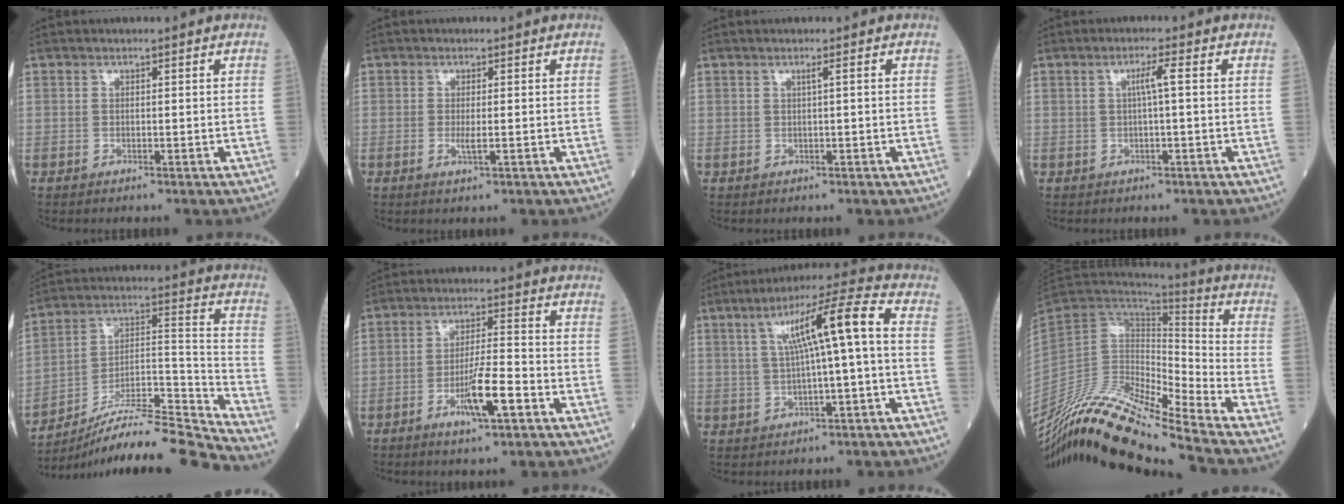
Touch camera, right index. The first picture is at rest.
{"total": 1.9, "force": [-0.4, 0.2, 1.9], "torque": [-0.039, -0.005, -0.007]}
{"total": 0.7, "force": [0.1, -0.2, 0.7], "torque": [-0.013, 0.000, 0.006]}
{"total": 2.4, "force": [0.3, -0.4, 2.4], "torque": [-0.043, 0.003, 0.004]}
{"total": 17.8, "force": [-16.6, -1.4, 6.3], "torque": [-0.099, 0.030, -0.283]}
{"total": 7.4, "force": [-3.3, 0.7, 6.6], "torque": [-0.123, -0.003, -0.058]}
{"total": 10.6, "force": [1.4, -0.1, 10.5], "torque": [-0.173, 0.026, 0.025]}
{"total": 19.6, "force": [-17.4, 0.0, 8.9], "torque": [-0.165, 0.024, -0.325]}